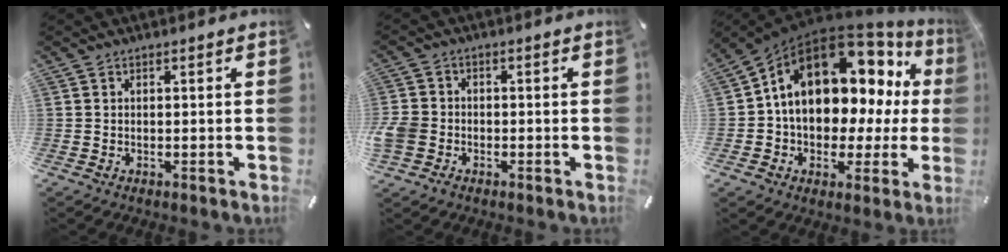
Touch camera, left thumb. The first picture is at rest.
{"total": 4.7, "force": [-1.8, 4.0, 1.8], "torque": [-0.041, 0.009, -0.033]}
{"total": 16.4, "force": [5.7, 11.1, 10.7], "torque": [-0.150, -0.049, 0.097]}